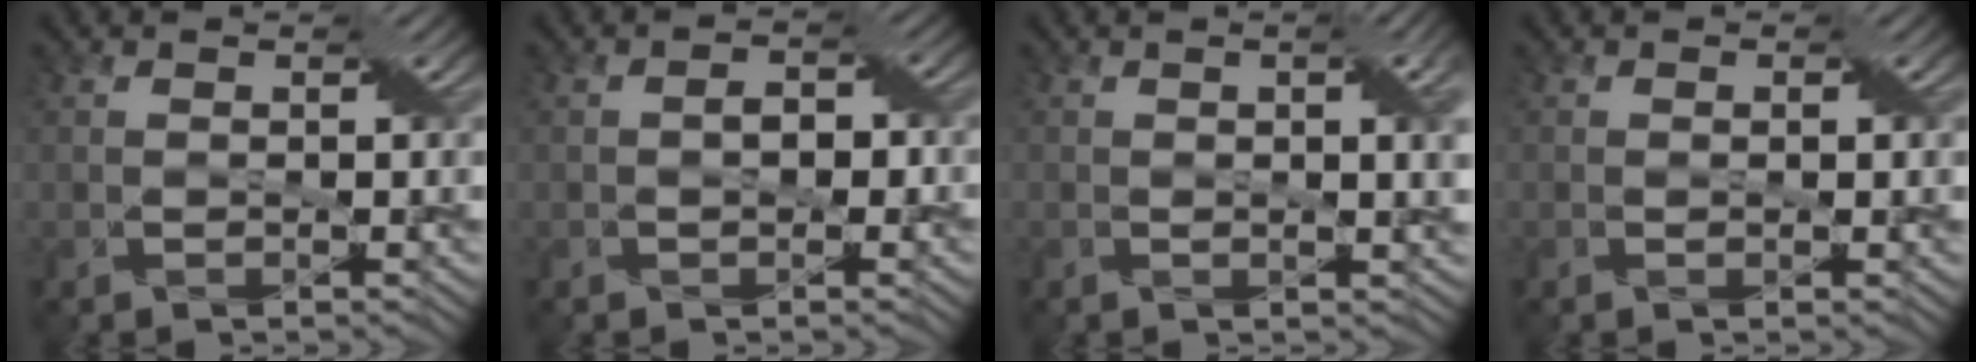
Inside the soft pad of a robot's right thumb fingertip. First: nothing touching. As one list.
[{"total": 2.0, "force": [-0.6, 1.2, 1.4], "torque": [-0.023, -0.001, -0.014]}, {"total": 4.8, "force": [1.0, 1.1, 4.6], "torque": [-0.069, 0.005, 0.012]}, {"total": 0.7, "force": [-0.1, 0.2, 0.7], "torque": [-0.007, -0.001, -0.004]}]